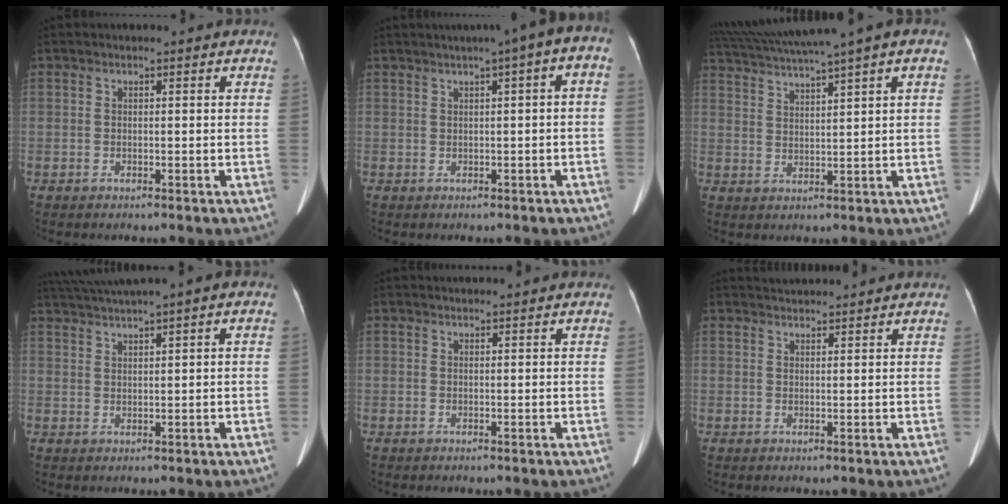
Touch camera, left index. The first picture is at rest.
{"total": 6.1, "force": [1.6, 0.8, 5.9], "torque": [-0.078, 0.026, 0.015]}
{"total": 10.1, "force": [7.8, -1.2, 6.3], "torque": [-0.114, 0.032, 0.128]}
{"total": 5.8, "force": [4.3, -0.9, 3.8], "torque": [-0.075, 0.028, 0.080]}
{"total": 3.3, "force": [3.2, 0.1, 0.8], "torque": [-0.009, 0.027, 0.042]}
{"total": 4.2, "force": [4.1, 0.1, 0.6], "torque": [-0.015, 0.031, 0.063]}